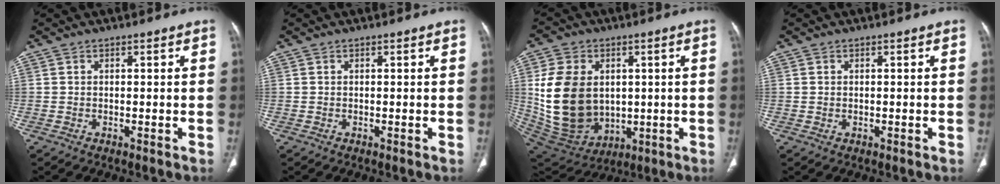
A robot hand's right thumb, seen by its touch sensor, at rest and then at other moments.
{"total": 0.0}
{"total": 18.9, "force": [1.8, 14.1, 12.5], "torque": [-0.217, -0.012, 0.064]}
{"total": 0.0}